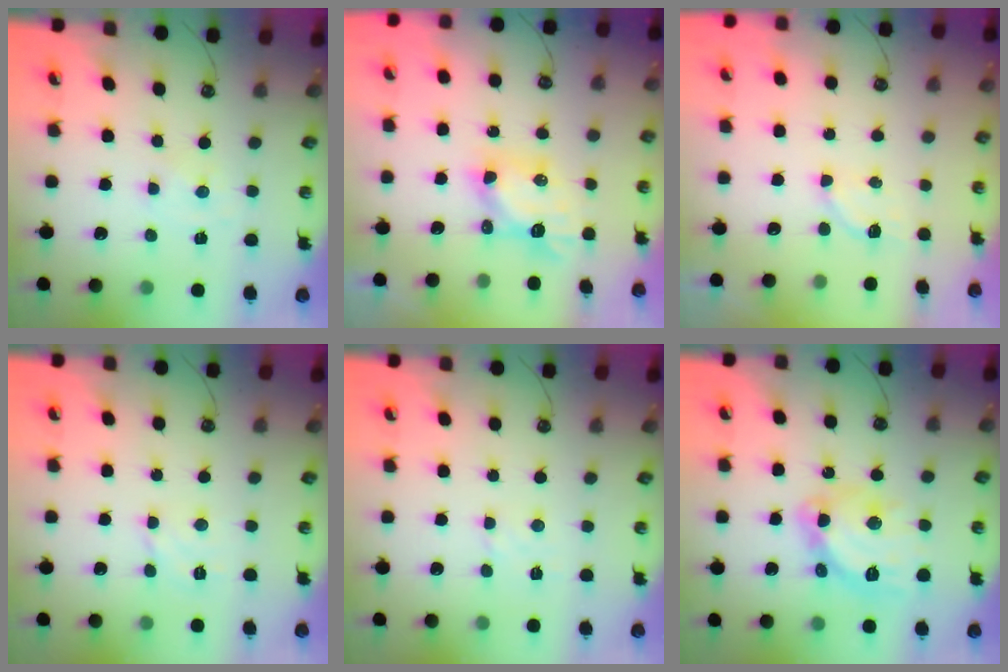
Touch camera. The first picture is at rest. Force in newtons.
{"total": 6.6, "press": 6.6, "slide": 0.1}
{"total": 2.9, "press": 2.9, "slide": 0.7}
{"total": 4.2, "press": 4.2, "slide": 0.4}
{"total": 2.2, "press": 2.2, "slide": 0.6}
{"total": 15.6, "press": 15.5, "slide": 1.3}